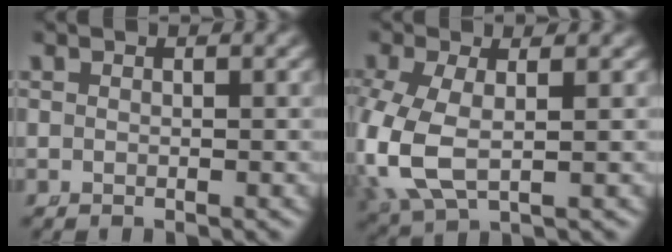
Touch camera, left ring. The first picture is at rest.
{"total": 7.4, "force": [-0.8, 5.4, 5.0], "torque": [-0.160, -0.034, 0.007]}